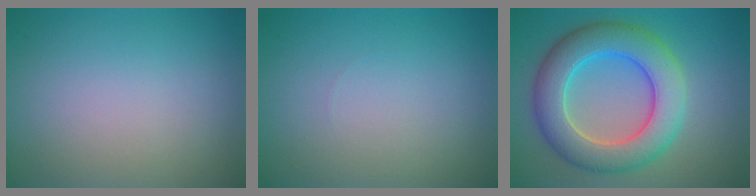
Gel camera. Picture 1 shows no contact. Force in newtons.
{"total": 0.0}
{"total": 8.3, "press": 8.3, "slide": 0.2}